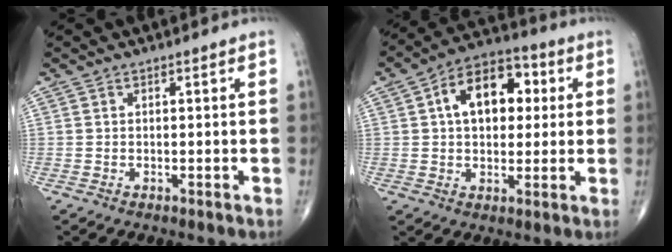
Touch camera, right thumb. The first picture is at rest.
{"total": 13.7, "force": [2.9, 8.7, 10.2], "torque": [-0.127, 0.017, 0.036]}